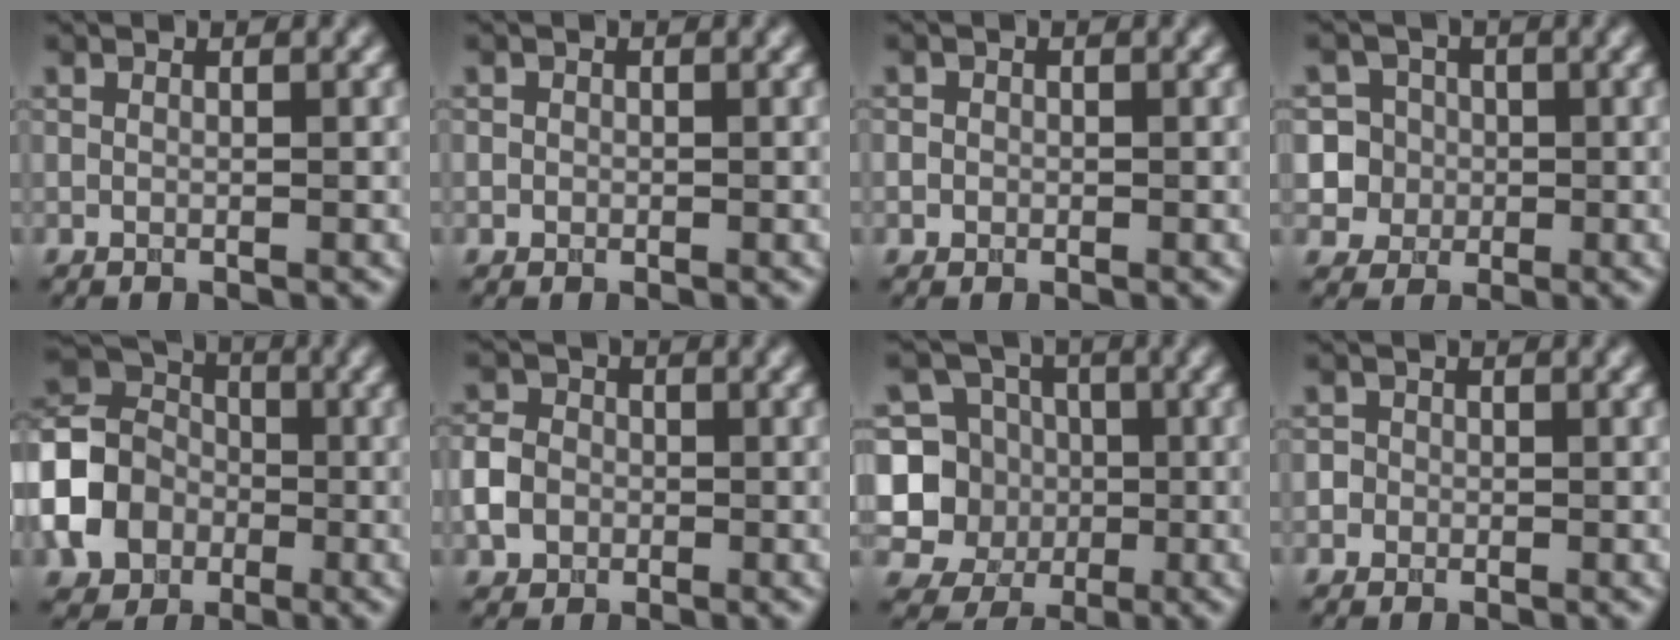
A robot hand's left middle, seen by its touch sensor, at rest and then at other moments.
{"total": 0.6, "force": [0.0, 0.6, 0.1], "torque": [0.005, -0.005, -0.001]}
{"total": 1.0, "force": [0.0, 1.0, 0.2], "torque": [0.007, -0.003, -0.005]}
{"total": 5.6, "force": [0.1, 5.5, 1.2], "torque": [-0.003, 0.028, -0.007]}
{"total": 8.0, "force": [-2.2, 6.7, 3.9], "torque": [-0.087, 0.000, -0.052]}
{"total": 3.1, "force": [-0.8, 2.7, 1.3], "torque": [-0.021, 0.003, -0.020]}
{"total": 8.1, "force": [-0.3, 7.7, 2.4], "torque": [-0.054, 0.028, -0.032]}
{"total": 1.5, "force": [0.0, 1.4, 0.4], "torque": [0.009, 0.004, -0.012]}